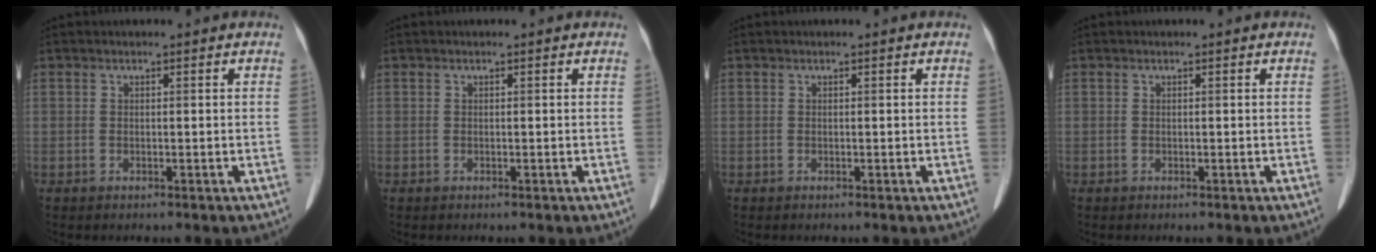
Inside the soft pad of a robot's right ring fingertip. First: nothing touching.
{"total": 0.0}
{"total": 0.0}
{"total": 0.0}